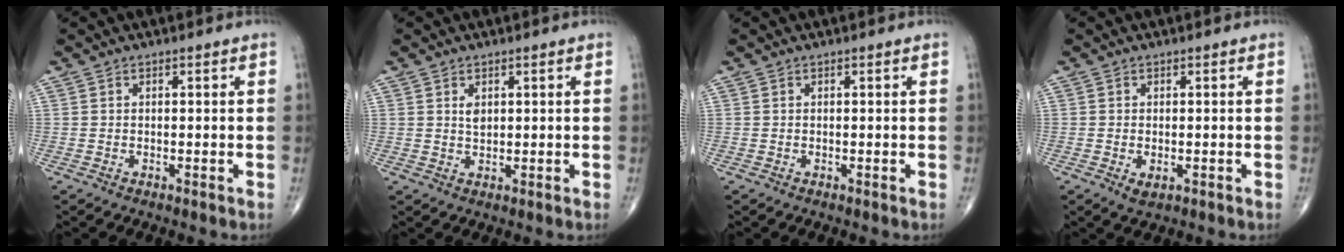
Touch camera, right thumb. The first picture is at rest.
{"total": 2.1, "force": [0.8, 1.2, 1.5], "torque": [-0.022, -0.005, 0.016]}
{"total": 0.0}
{"total": 2.0, "force": [-0.6, 1.1, 1.6], "torque": [-0.027, -0.004, -0.006]}